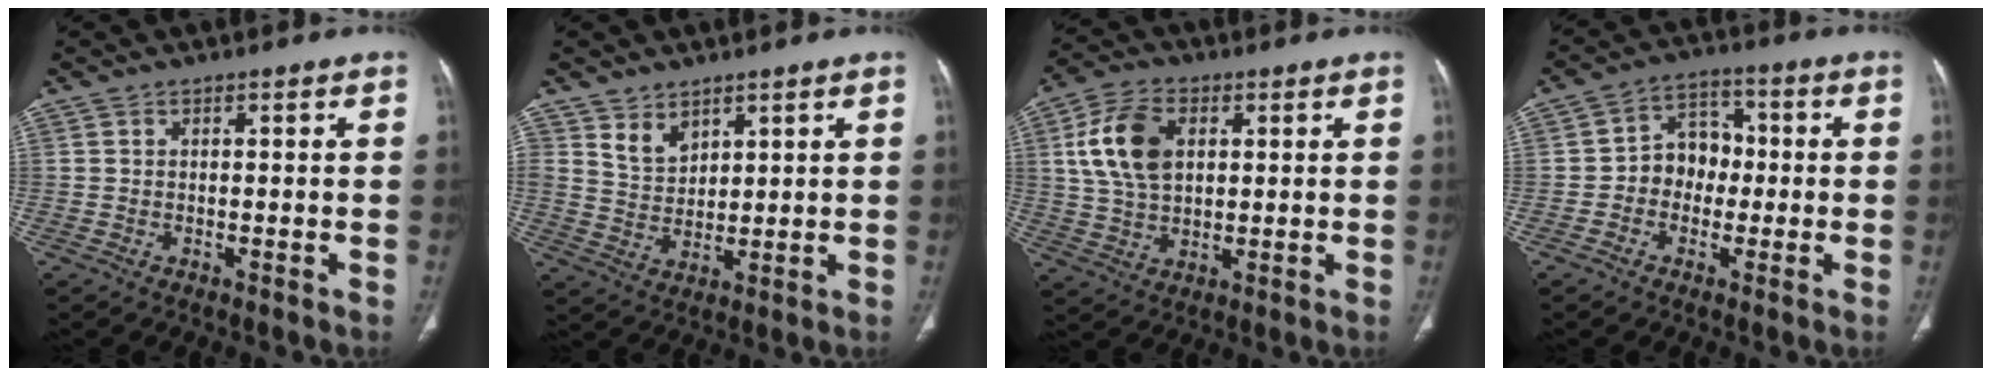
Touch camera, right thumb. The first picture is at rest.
{"total": 5.0, "force": [3.4, 3.1, 1.9], "torque": [-0.015, -0.031, 0.074]}
{"total": 12.1, "force": [2.9, 7.7, 8.8], "torque": [-0.162, 0.005, 0.054]}
{"total": 7.9, "force": [-0.9, 6.5, 4.4], "torque": [-0.030, 0.032, -0.027]}